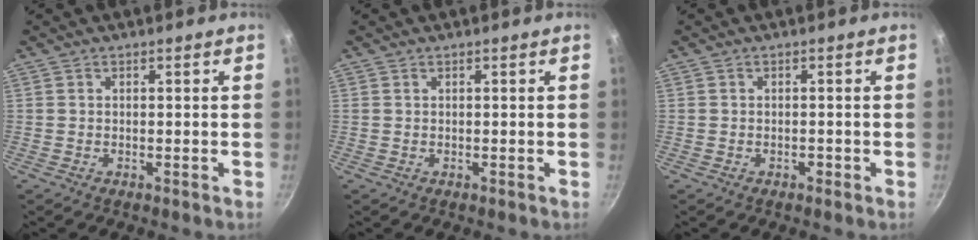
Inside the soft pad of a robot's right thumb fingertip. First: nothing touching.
{"total": 0.0}
{"total": 0.9, "force": [-0.5, 0.6, 0.4], "torque": [-0.004, 0.005, -0.005]}